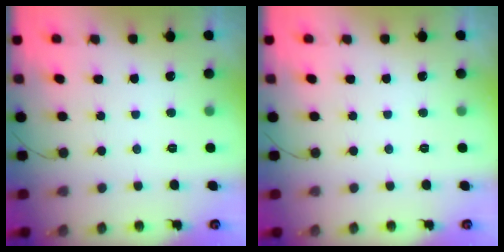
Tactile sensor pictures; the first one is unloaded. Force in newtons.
{"total": 0.0}